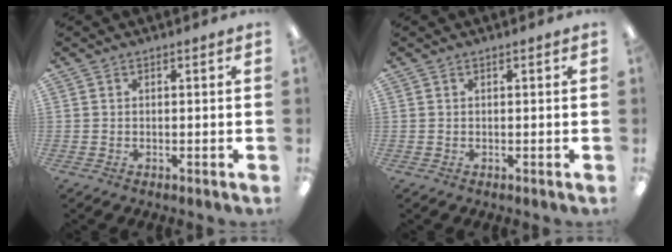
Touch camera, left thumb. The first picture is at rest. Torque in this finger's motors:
{"motor_torque": [-0.09, 0.09, -0.05, 0.04, 0.00]}